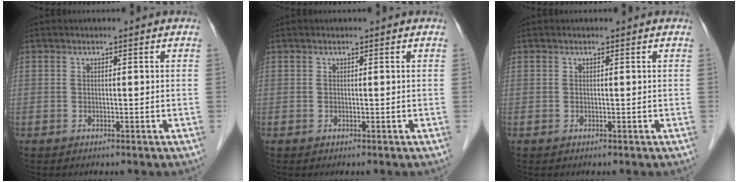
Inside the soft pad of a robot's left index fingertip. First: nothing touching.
{"total": 0.0}
{"total": 0.0}